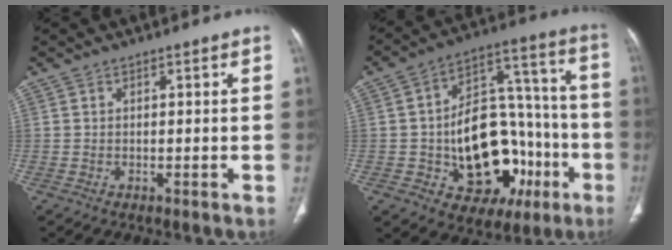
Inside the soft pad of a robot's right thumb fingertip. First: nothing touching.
{"total": 24.8, "force": [-6.7, 15.5, 18.2], "torque": [-0.224, 0.045, -0.076]}